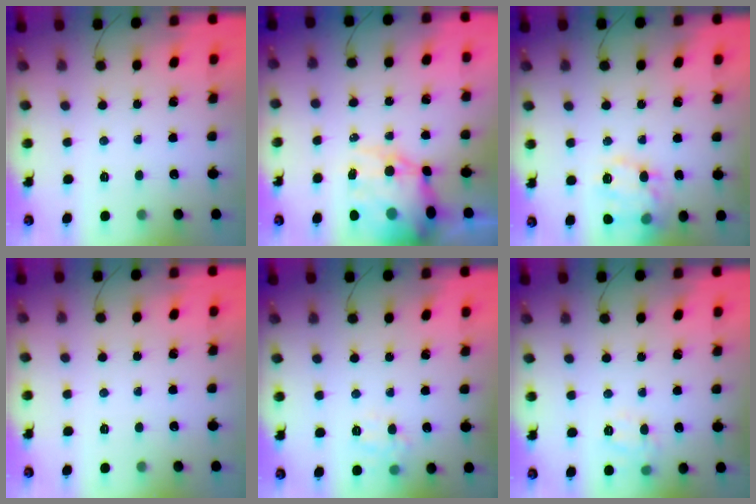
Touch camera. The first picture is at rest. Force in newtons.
{"total": 15.4, "press": 14.9, "slide": 3.9}
{"total": 16.6, "press": 16.6, "slide": 1.4}
{"total": 0.0}
{"total": 8.1, "press": 8.0, "slide": 1.2}
{"total": 8.3, "press": 8.2, "slide": 1.4}